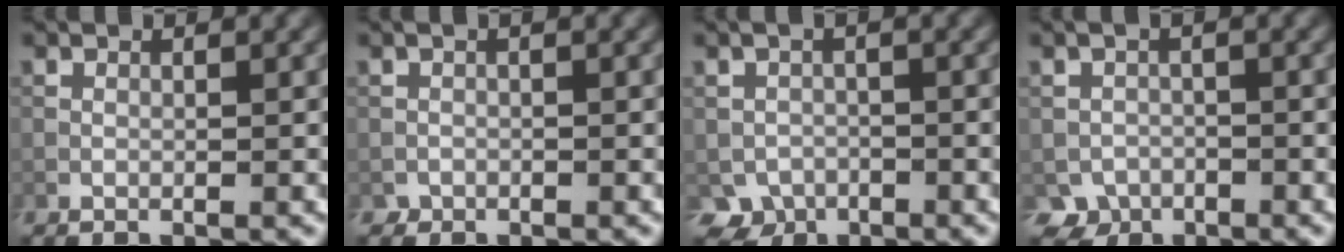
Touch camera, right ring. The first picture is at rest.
{"total": 0.7, "force": [-0.5, 0.5, 0.2], "torque": [0.000, -0.002, -0.009]}
{"total": 3.1, "force": [-1.6, 2.3, 1.2], "torque": [-0.021, -0.005, -0.032]}
{"total": 2.7, "force": [-1.5, 2.0, 0.9], "torque": [-0.013, -0.005, -0.032]}